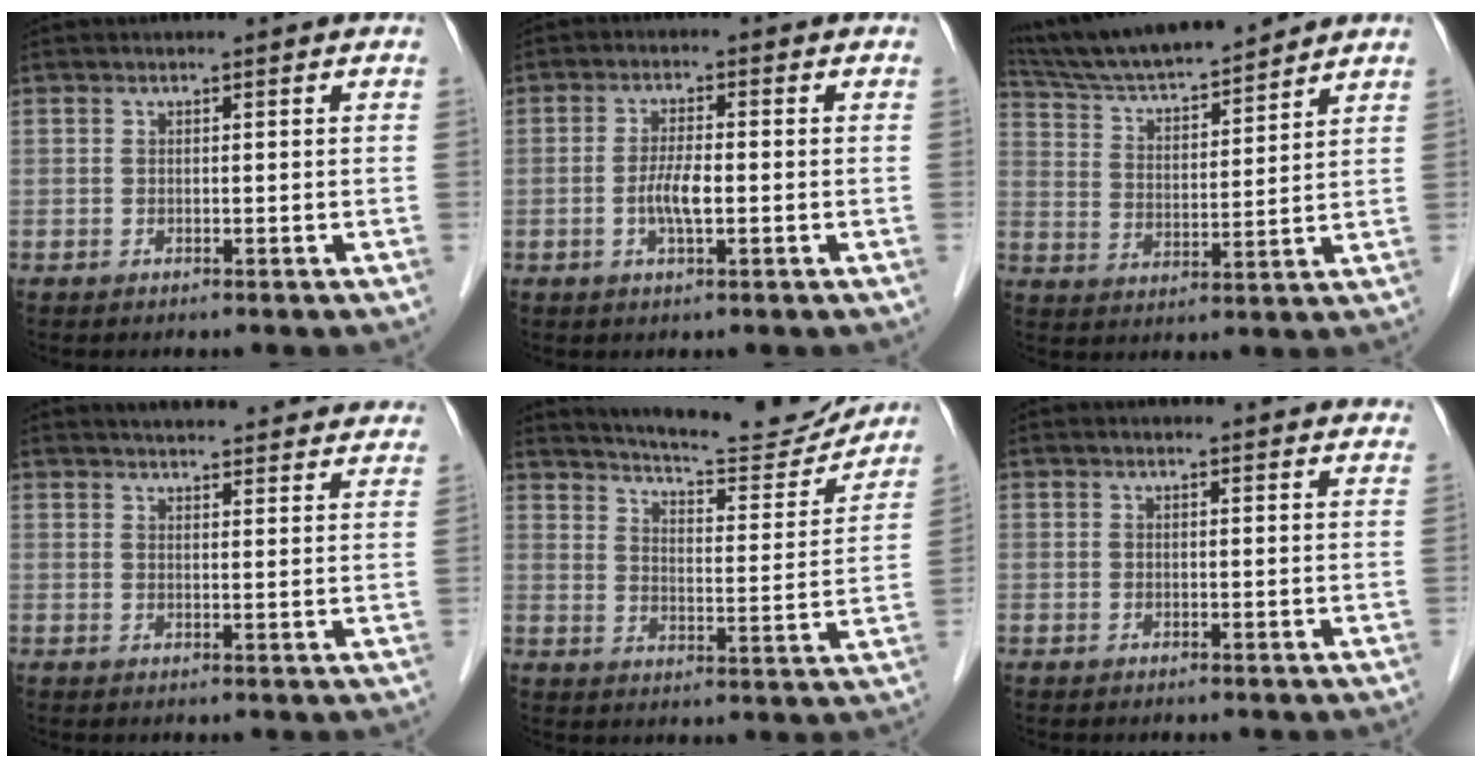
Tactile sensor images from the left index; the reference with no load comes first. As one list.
[{"total": 3.9, "force": [-1.4, 0.7, 3.6], "torque": [-0.074, -0.007, -0.026]}, {"total": 15.0, "force": [13.7, 1.5, 6.0], "torque": [-0.111, 0.011, 0.237]}, {"total": 20.9, "force": [19.6, 3.4, 6.4], "torque": [-0.080, -0.015, 0.227]}, {"total": 16.9, "force": [16.0, 2.0, 5.0], "torque": [-0.077, -0.038, 0.210]}, {"total": 7.9, "force": [7.6, 1.2, 1.9], "torque": [-0.006, 0.001, 0.060]}]